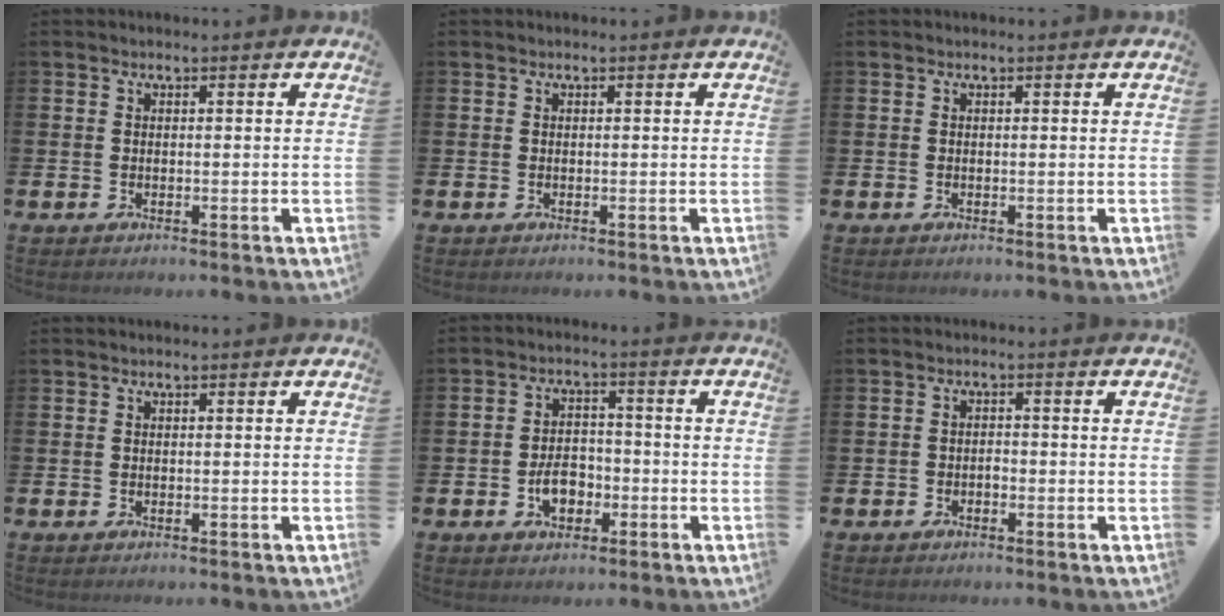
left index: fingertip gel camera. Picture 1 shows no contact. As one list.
[{"total": 0.0}, {"total": 0.0}, {"total": 0.0}, {"total": 4.5, "force": [-1.6, 3.0, 3.0], "torque": [-0.041, 0.001, -0.034]}, {"total": 1.2, "force": [-0.7, 0.9, 0.5], "torque": [-0.006, -0.001, -0.017]}]